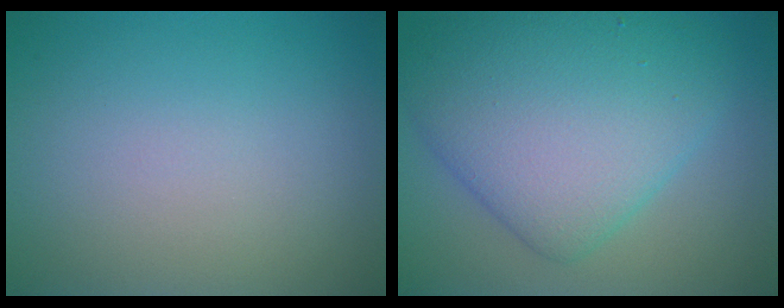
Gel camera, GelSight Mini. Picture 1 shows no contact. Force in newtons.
{"total": 8.8, "press": 8.8, "slide": 0.3}